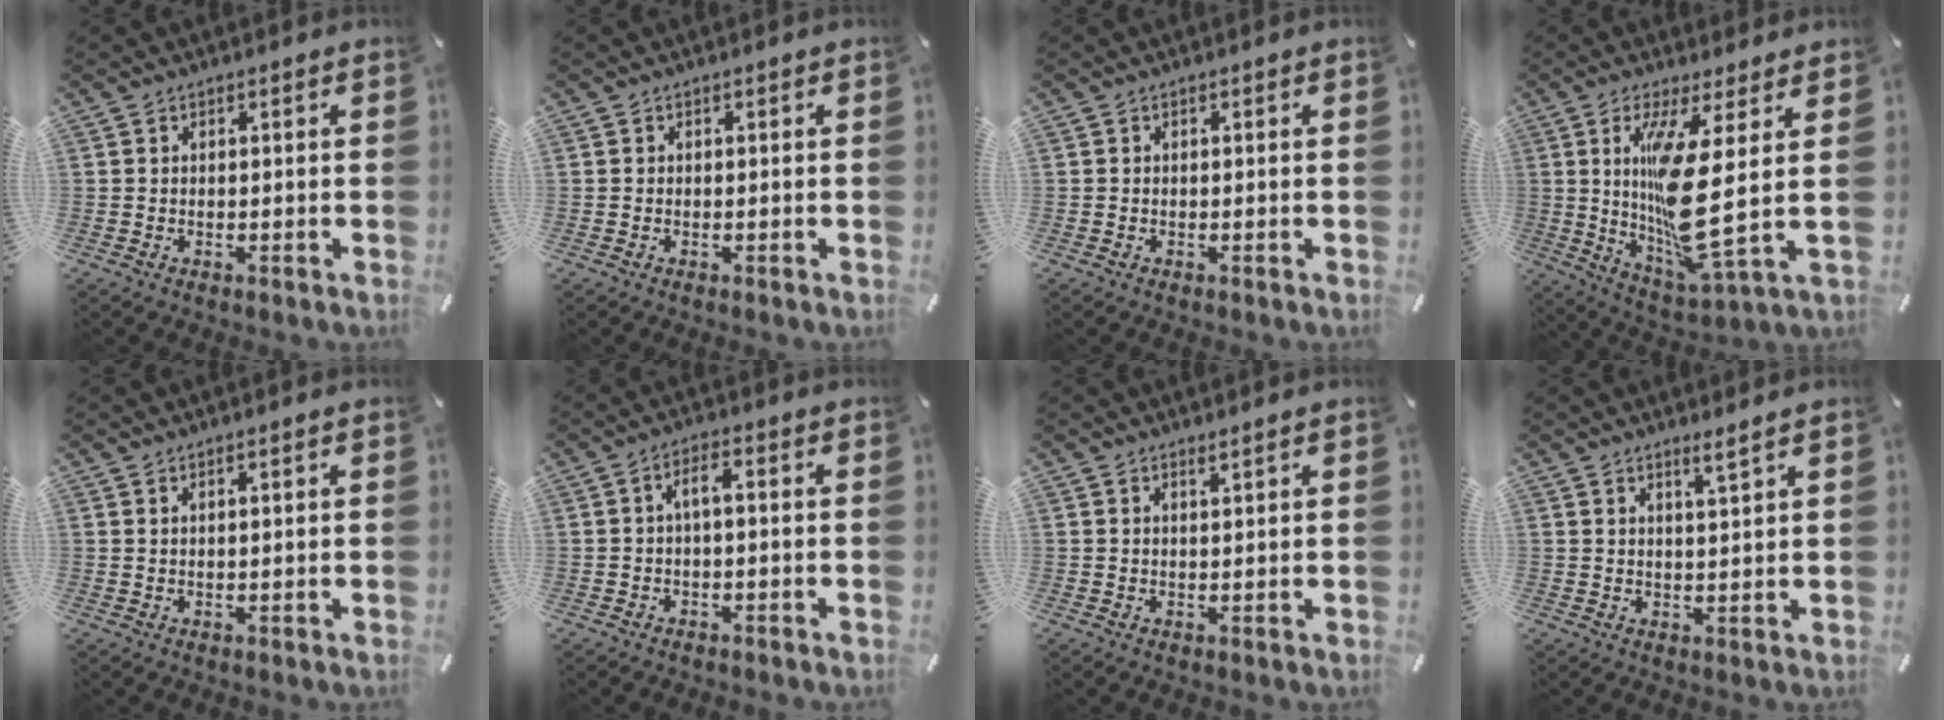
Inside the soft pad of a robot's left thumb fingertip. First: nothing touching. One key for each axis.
{"total": 0.0}
{"total": 0.0}
{"total": 17.3, "fx": 3.0, "fy": 3.1, "fz": 16.8, "tx": -0.328, "ty": -0.046, "tz": 0.033}
{"total": 1.3, "fx": 0.9, "fy": -0.1, "fz": 0.9, "tx": -0.016, "ty": -0.002, "tz": 0.016}
{"total": 3.5, "fx": -0.2, "fy": 1.2, "fz": 3.3, "tx": -0.062, "ty": 0.013, "tz": -0.007}
{"total": 1.4, "fx": 1.2, "fy": -0.1, "fz": 0.6, "tx": -0.012, "ty": -0.003, "tz": 0.023}
{"total": 3.1, "fx": 2.6, "fy": -0.6, "fz": 1.5, "tx": -0.034, "ty": -0.013, "tz": 0.046}